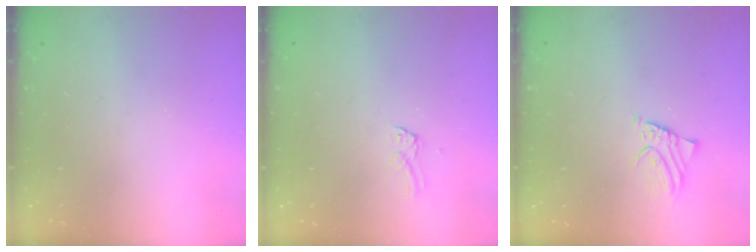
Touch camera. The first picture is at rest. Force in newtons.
{"total": 1.5, "press": 1.5, "slide": 0.1}
{"total": 1.8, "press": 1.8, "slide": 0.4}